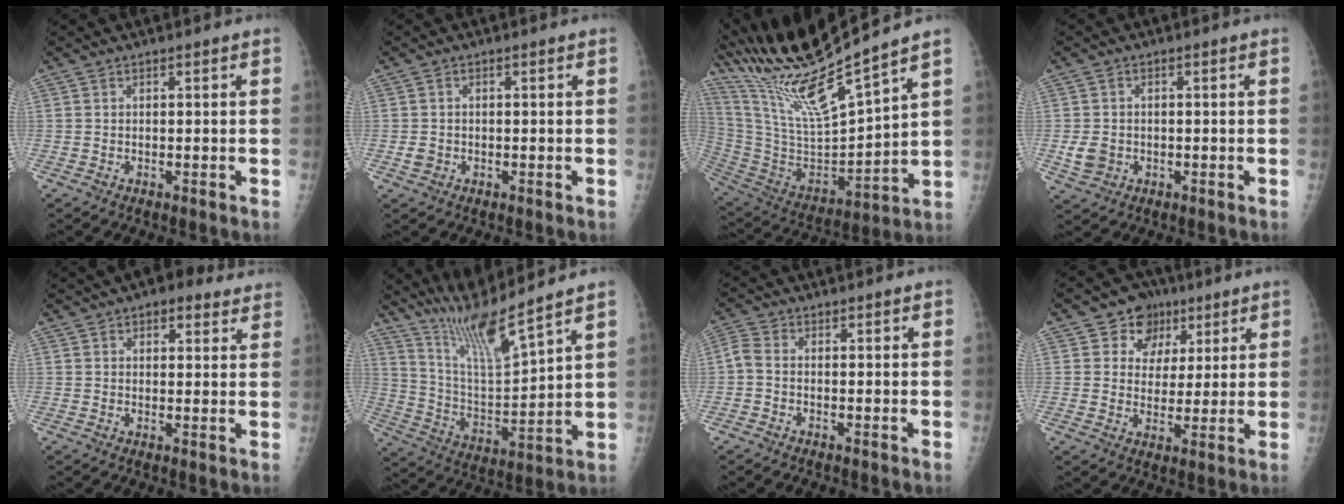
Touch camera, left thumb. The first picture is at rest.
{"total": 1.9, "force": [-0.4, 1.6, 0.8], "torque": [-0.010, 0.002, -0.005]}
{"total": 22.0, "force": [18.3, 0.7, 12.2], "torque": [-0.216, -0.080, 0.357]}
{"total": 4.1, "force": [-0.8, 3.4, 2.1], "torque": [-0.035, 0.002, -0.007]}
{"total": 8.3, "force": [5.9, 3.8, 4.4], "torque": [-0.026, -0.007, 0.078]}
{"total": 13.6, "force": [11.7, -0.1, 6.9], "torque": [-0.122, -0.074, 0.230]}
{"total": 2.1, "force": [-0.4, 1.1, 1.7], "torque": [-0.046, 0.001, -0.018]}
{"total": 8.0, "force": [4.1, 6.8, 1.5], "torque": [0.013, -0.012, 0.062]}